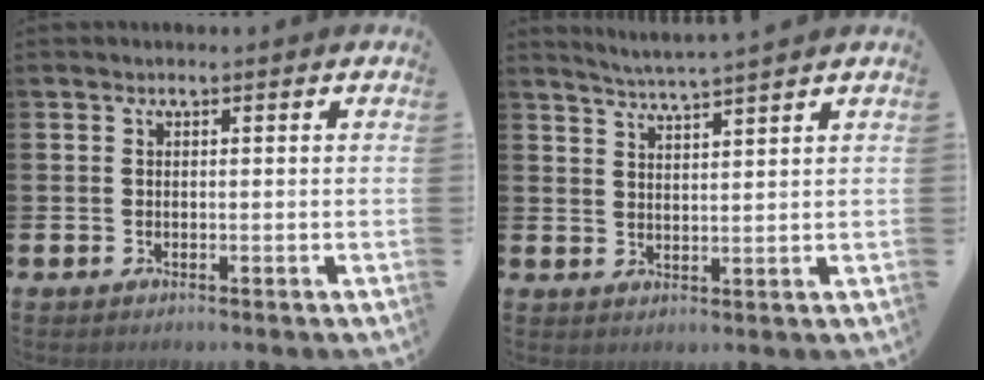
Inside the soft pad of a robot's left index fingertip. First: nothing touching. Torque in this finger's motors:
{"motor_torque": [-0.27, -0.21, -0.02, 0.00]}